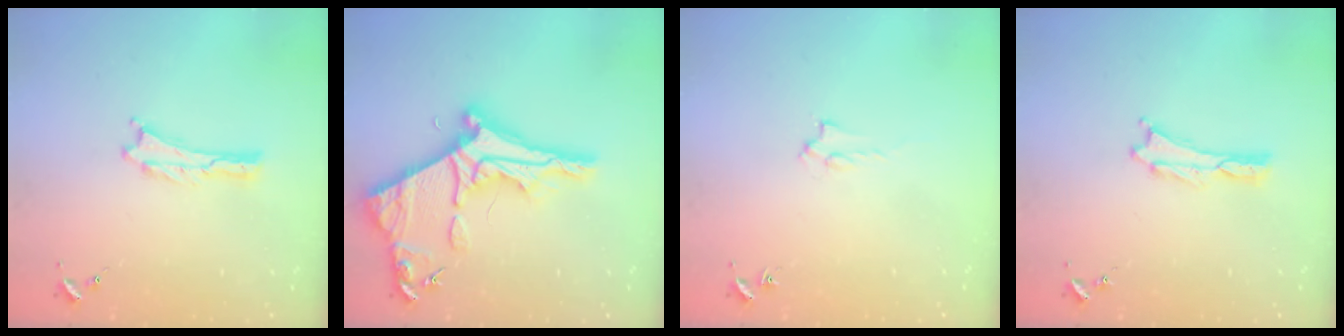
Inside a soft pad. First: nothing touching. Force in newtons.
{"total": 10.1, "press": 10.1, "slide": 1.0}
{"total": 1.4, "press": 1.4, "slide": 0.2}
{"total": 0.0}